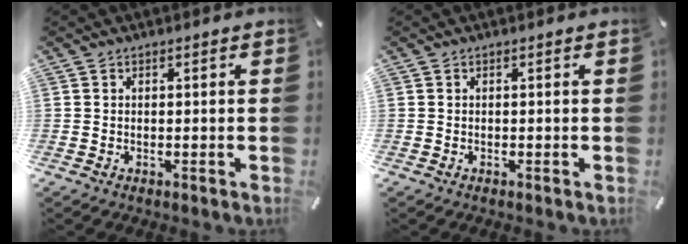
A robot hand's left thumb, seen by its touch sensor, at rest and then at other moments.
{"total": 0.0}